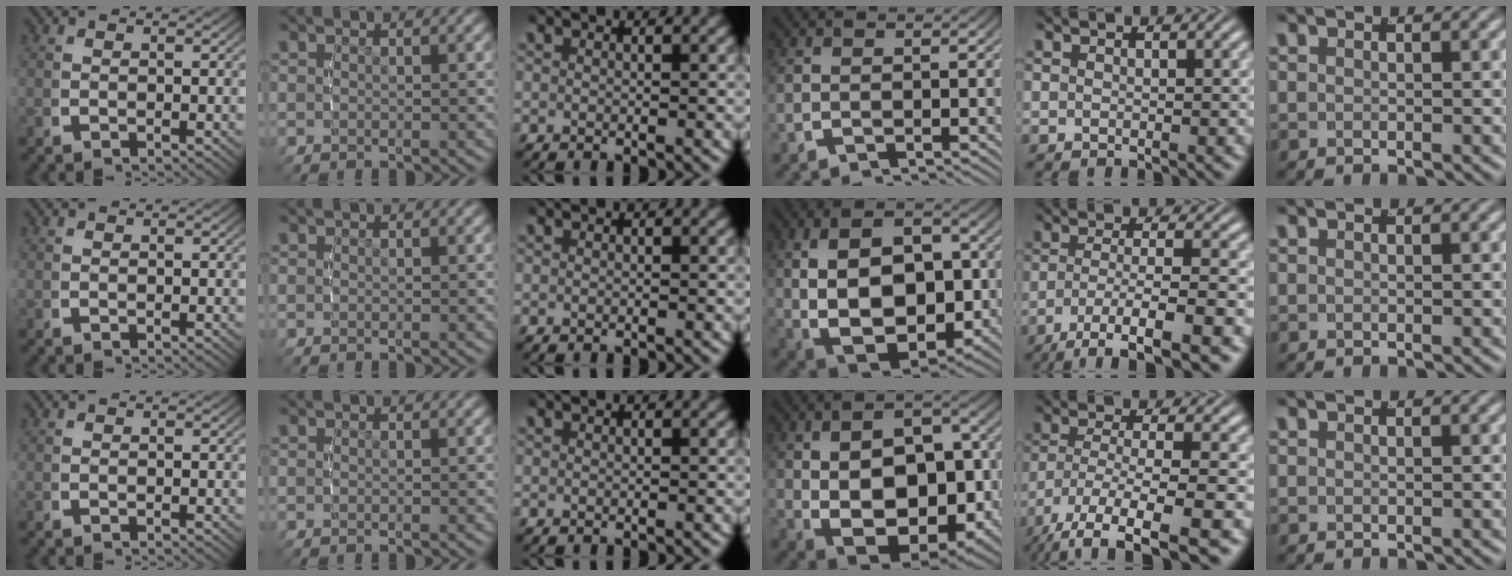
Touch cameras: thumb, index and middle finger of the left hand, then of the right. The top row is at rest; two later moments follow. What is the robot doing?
{"motion": "lift_and_place", "object": "bandage"}